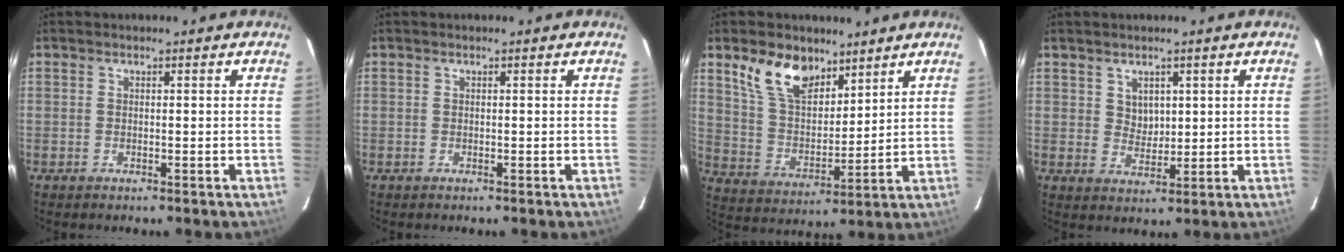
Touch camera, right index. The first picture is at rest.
{"total": 0.0}
{"total": 12.3, "force": [8.0, 6.6, 6.6], "torque": [-0.130, 0.016, 0.160]}
{"total": 3.6, "force": [1.6, 2.9, 1.3], "torque": [-0.017, 0.003, 0.034]}